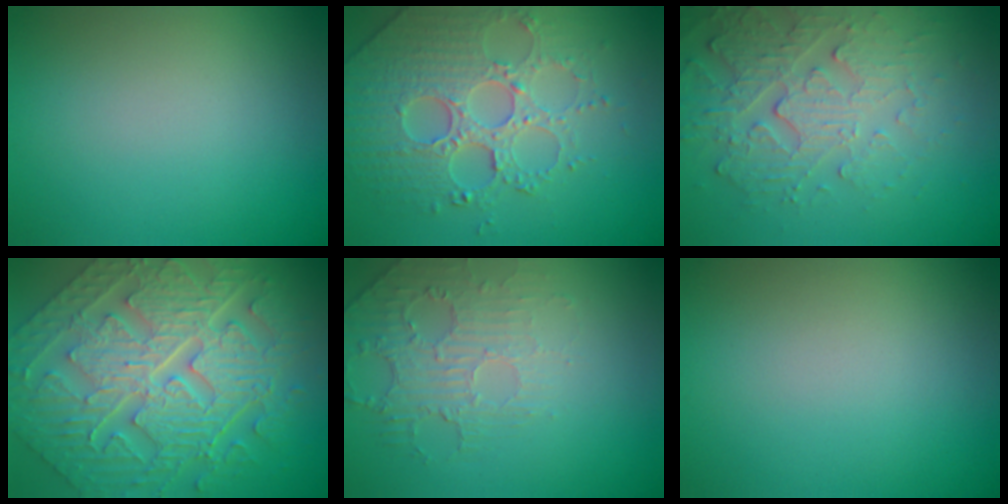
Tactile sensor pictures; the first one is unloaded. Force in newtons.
{"total": 5.4, "press": 5.1, "slide": 1.9}
{"total": 4.3, "press": 4.1, "slide": 1.3}
{"total": 11.1, "press": 7.8, "slide": 7.9}
{"total": 2.3, "press": 1.5, "slide": 1.7}
{"total": 0.0}